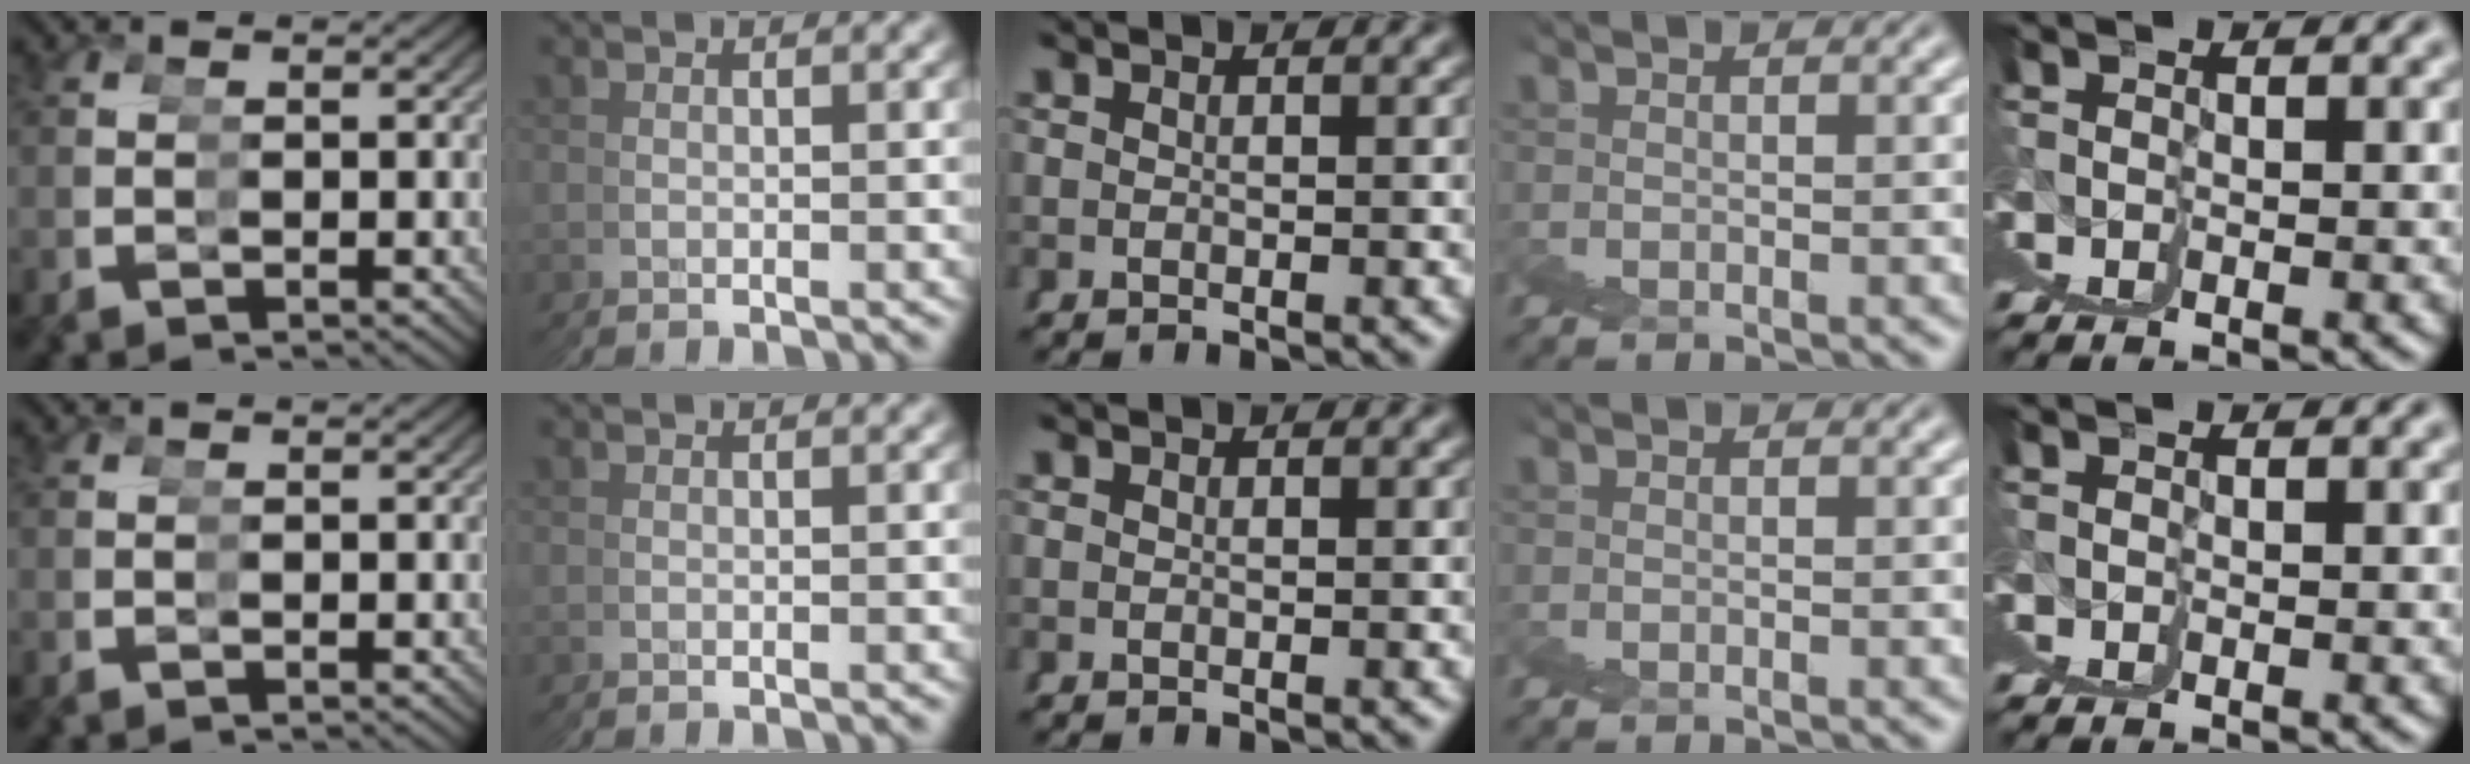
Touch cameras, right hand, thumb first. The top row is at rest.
{}